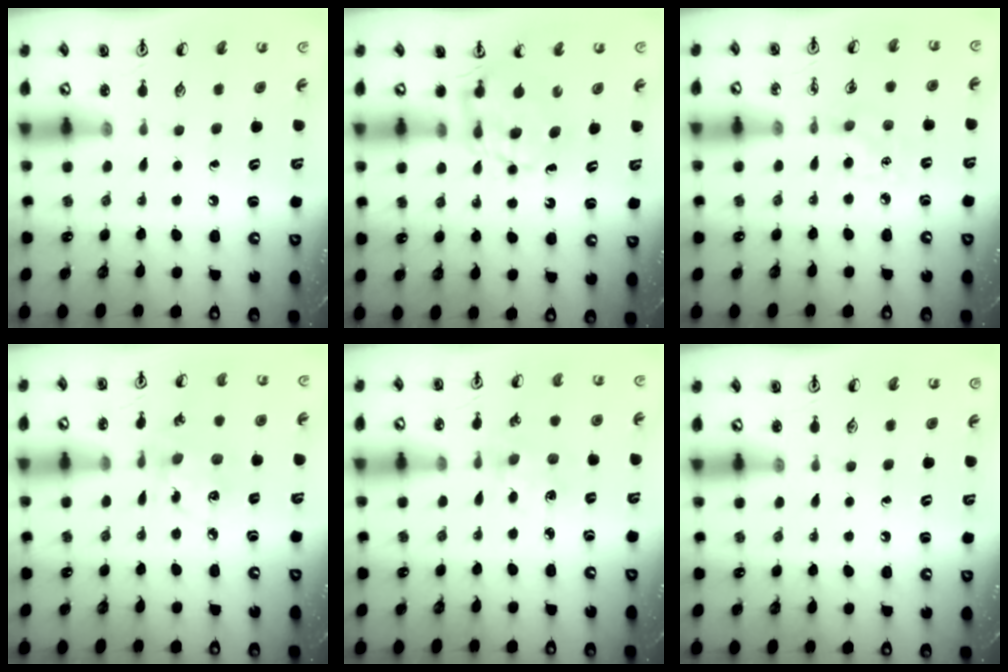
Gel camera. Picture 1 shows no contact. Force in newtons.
{"total": 7.1, "press": 7.1, "slide": 0.3}
{"total": 7.2, "press": 7.1, "slide": 1.1}
{"total": 6.3, "press": 6.3, "slide": 0.7}
{"total": 4.1, "press": 4.1, "slide": 0.5}
{"total": 0.0}